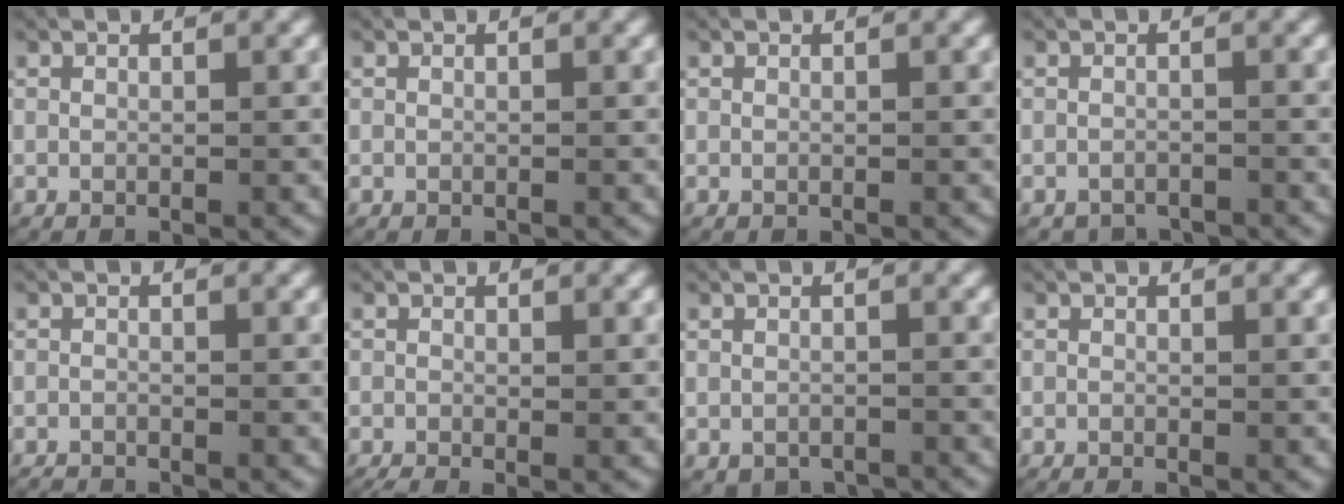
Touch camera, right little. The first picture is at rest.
{"total": 0.0}
{"total": 0.0}
{"total": 2.0, "force": [-1.9, 0.7, -0.1], "torque": [0.002, -0.008, -0.031]}
{"total": 0.8, "force": [-0.8, 0.0, 0.0], "torque": [-0.005, -0.007, -0.014]}
{"total": 1.4, "force": [-1.0, 0.5, 0.9], "torque": [-0.013, -0.011, -0.013]}
{"total": 1.6, "force": [-1.2, 1.1, 0.2], "torque": [-0.003, -0.007, -0.016]}
{"total": 0.6, "force": [-0.4, 0.1, 0.4], "torque": [-0.006, -0.005, -0.006]}